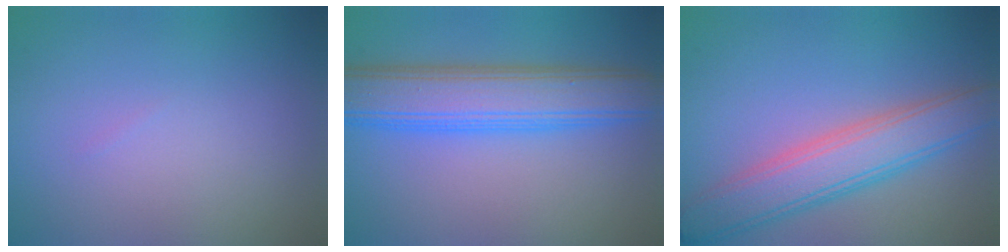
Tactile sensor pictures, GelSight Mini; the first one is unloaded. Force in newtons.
{"total": 7.1, "press": 7.1, "slide": 0.1}
{"total": 5.9, "press": 5.9, "slide": 0.2}